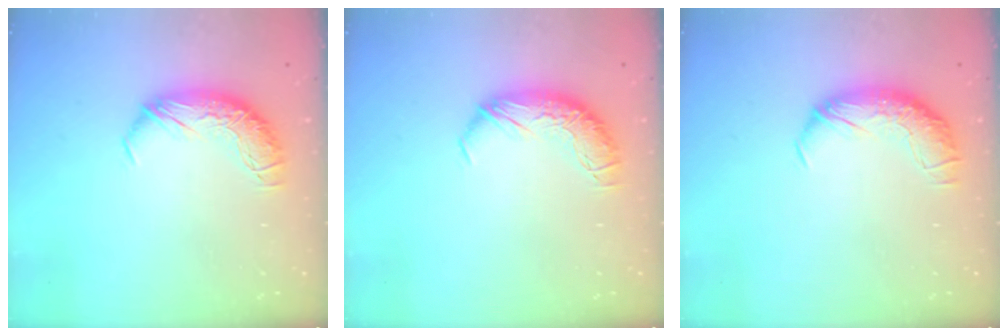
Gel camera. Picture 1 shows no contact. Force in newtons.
{"total": 0.0}
{"total": 1.7, "press": 0.6, "slide": 1.6}